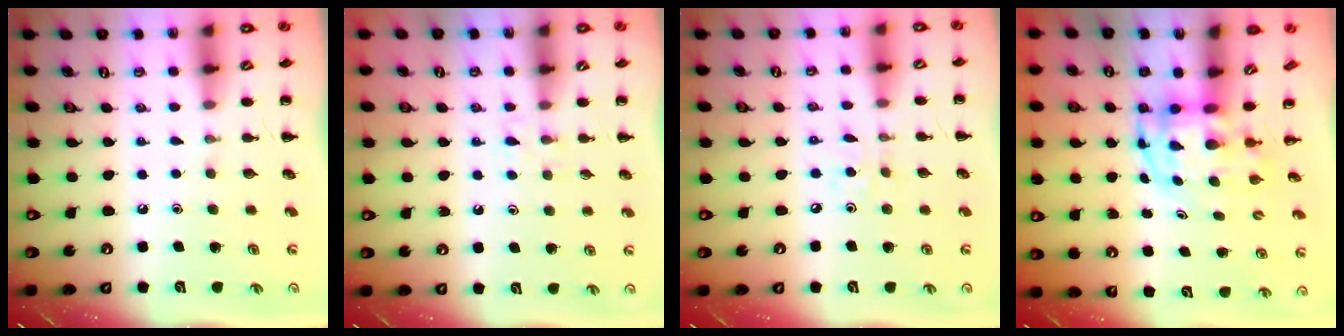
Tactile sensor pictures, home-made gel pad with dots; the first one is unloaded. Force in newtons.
{"total": 2.2, "press": 2.0, "slide": 1.0}
{"total": 2.2, "press": 2.1, "slide": 0.6}
{"total": 3.8, "press": 3.7, "slide": 0.7}